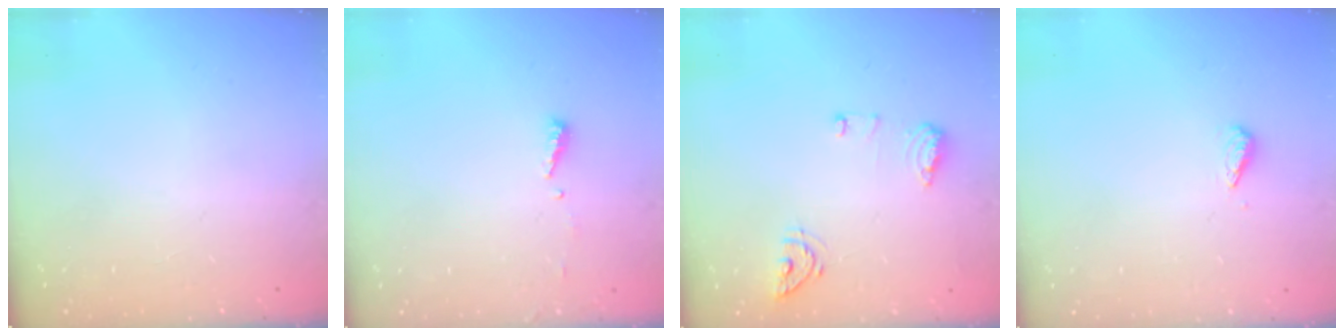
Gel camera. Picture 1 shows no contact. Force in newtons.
{"total": 3.9, "press": 3.9, "slide": 0.4}
{"total": 9.2, "press": 9.0, "slide": 2.1}
{"total": 2.7, "press": 2.7, "slide": 0.6}